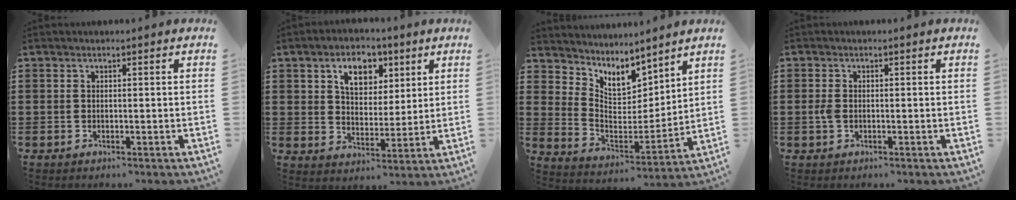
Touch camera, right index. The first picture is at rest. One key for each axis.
{"total": 6.9, "fx": 3.4, "fy": 4.6, "fz": 3.9, "tx": -0.066, "ty": 0.006, "tz": 0.054}
{"total": 5.9, "fx": 5.2, "fy": 2.6, "fz": 1.0, "tx": -0.049, "ty": -0.048, "tz": 0.092}
{"total": 1.7, "fx": -0.3, "fy": 1.0, "fz": 1.3, "tx": -0.042, "ty": -0.003, "tz": -0.012}